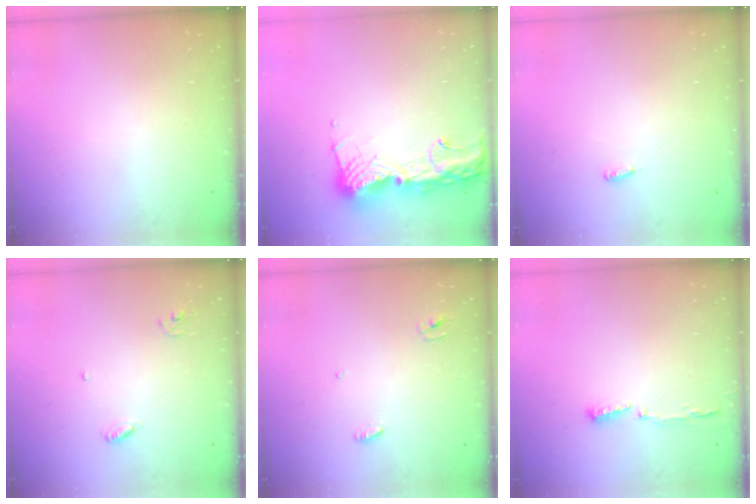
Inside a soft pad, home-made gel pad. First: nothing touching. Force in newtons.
{"total": 15.5, "press": 15.4, "slide": 1.5}
{"total": 2.7, "press": 2.6, "slide": 0.9}
{"total": 3.9, "press": 3.9, "slide": 0.3}
{"total": 3.2, "press": 3.2, "slide": 0.3}
{"total": 4.1, "press": 4.0, "slide": 1.1}